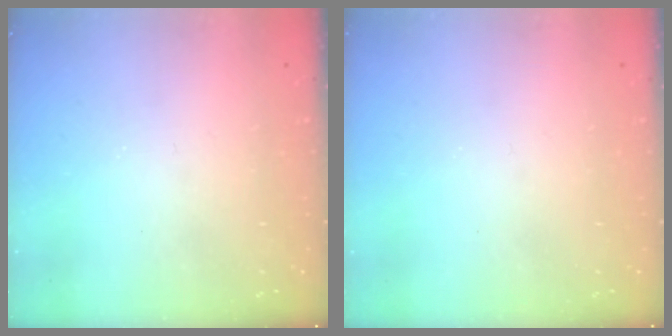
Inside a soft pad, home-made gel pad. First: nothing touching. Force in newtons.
{"total": 0.0}